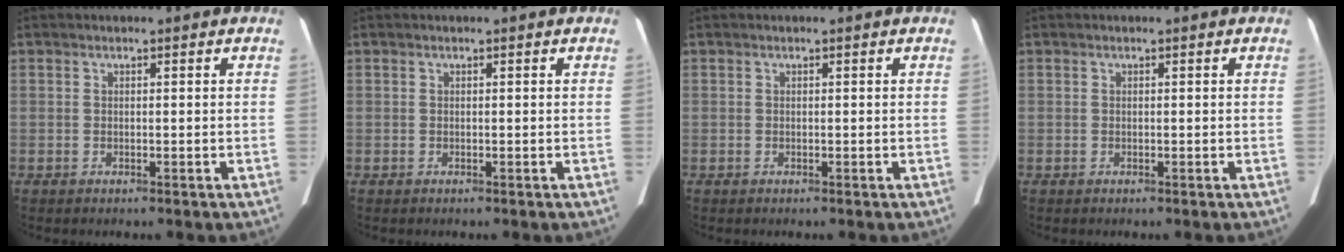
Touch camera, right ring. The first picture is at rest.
{"total": 0.0}
{"total": 0.0}
{"total": 0.0}